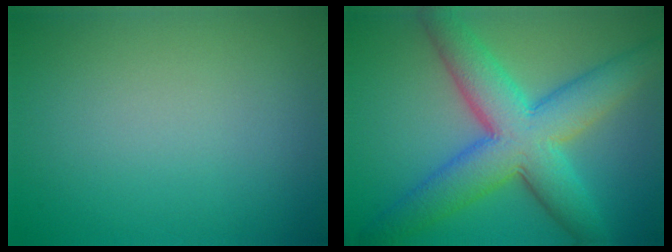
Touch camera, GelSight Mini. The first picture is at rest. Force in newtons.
{"total": 9.4, "press": 9.4, "slide": 0.1}